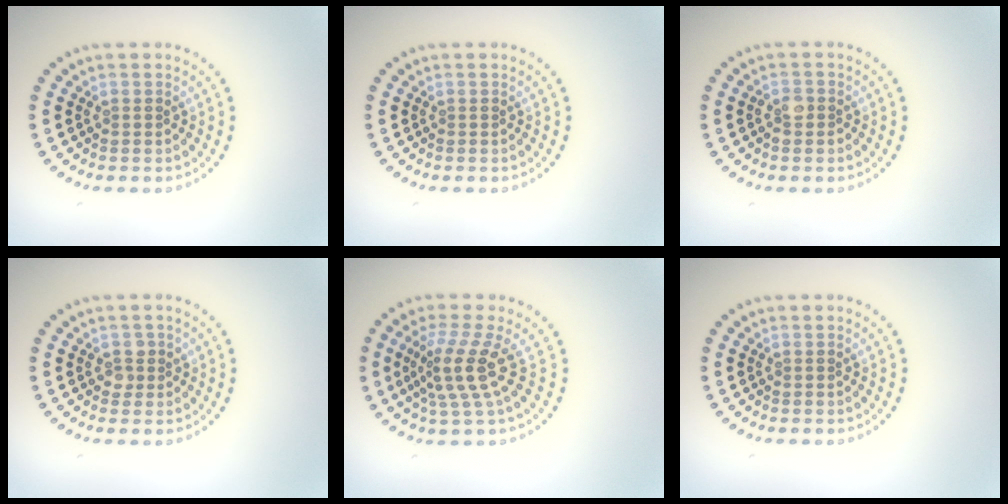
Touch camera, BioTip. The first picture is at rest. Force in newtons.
{"total": 0.0}
{"total": 1.5, "press": 1.4, "slide": 0.7}
{"total": 1.2, "press": 1.1, "slide": 0.4}
{"total": 3.8, "press": 2.9, "slide": 2.5}
{"total": 0.0}